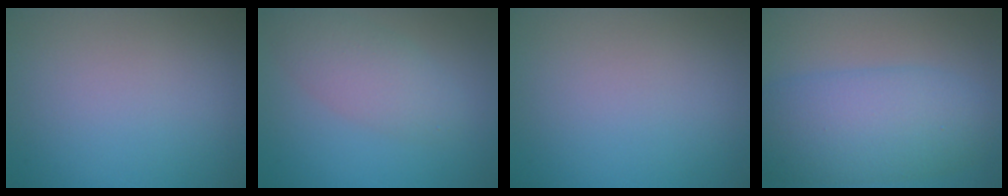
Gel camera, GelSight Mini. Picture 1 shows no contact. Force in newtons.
{"total": 3.6, "press": 3.6, "slide": 0.1}
{"total": 0.0}
{"total": 7.8, "press": 7.8, "slide": 0.1}